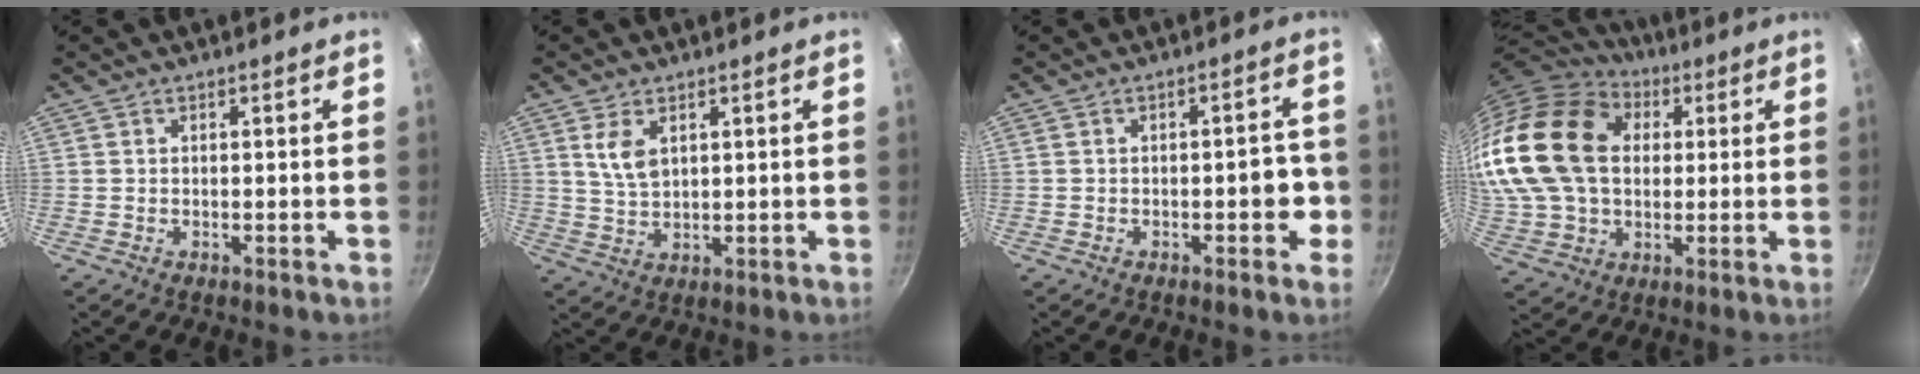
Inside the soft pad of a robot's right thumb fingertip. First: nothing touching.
{"total": 5.3, "force": [2.2, 3.0, 3.8], "torque": [-0.067, -0.014, 0.047]}
{"total": 4.6, "force": [-1.4, 2.2, 3.8], "torque": [-0.029, 0.018, -0.019]}
{"total": 27.4, "force": [5.8, 19.3, 18.5], "torque": [-0.371, 0.023, 0.105]}